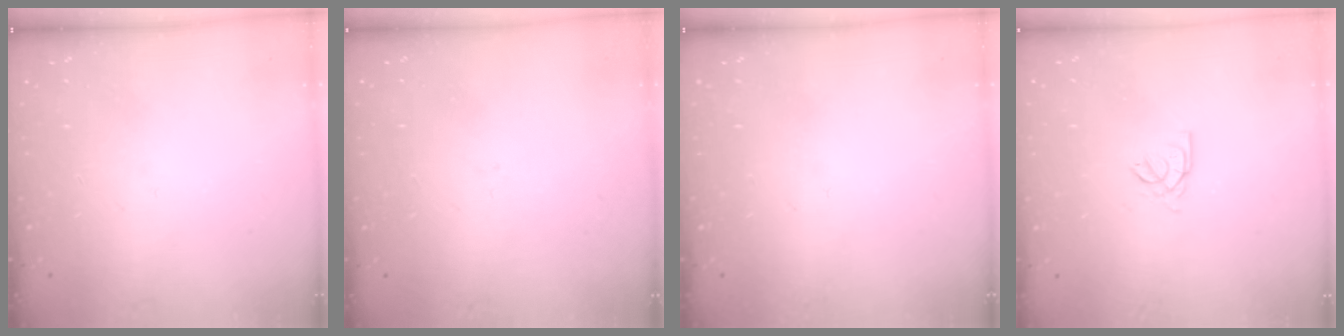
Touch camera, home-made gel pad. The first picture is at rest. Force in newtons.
{"total": 0.0}
{"total": 0.0}
{"total": 2.2, "press": 2.2, "slide": 0.6}